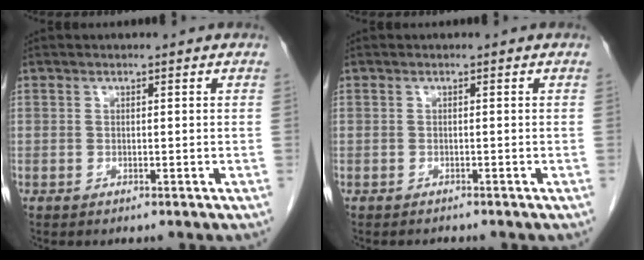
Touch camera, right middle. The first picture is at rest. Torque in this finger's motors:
{"motor_torque": [0.06, 0.02, -0.06, -0.02]}